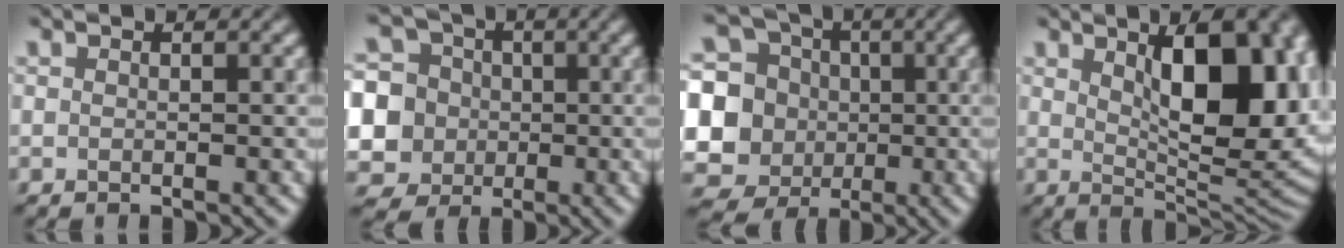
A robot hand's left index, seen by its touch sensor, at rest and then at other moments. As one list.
[{"total": 9.6, "force": [-0.4, 9.1, 3.0], "torque": [-0.104, 0.019, -0.030]}, {"total": 16.3, "force": [-0.7, 15.5, 4.9], "torque": [-0.162, 0.010, -0.043]}, {"total": 12.9, "force": [3.4, 5.6, 11.1], "torque": [-0.121, 0.007, 0.045]}]